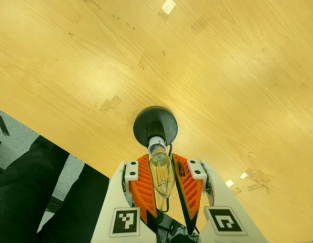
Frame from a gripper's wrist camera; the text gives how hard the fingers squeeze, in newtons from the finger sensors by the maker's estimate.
{"total": 14.7, "left": 16.7, "right": 12.7}